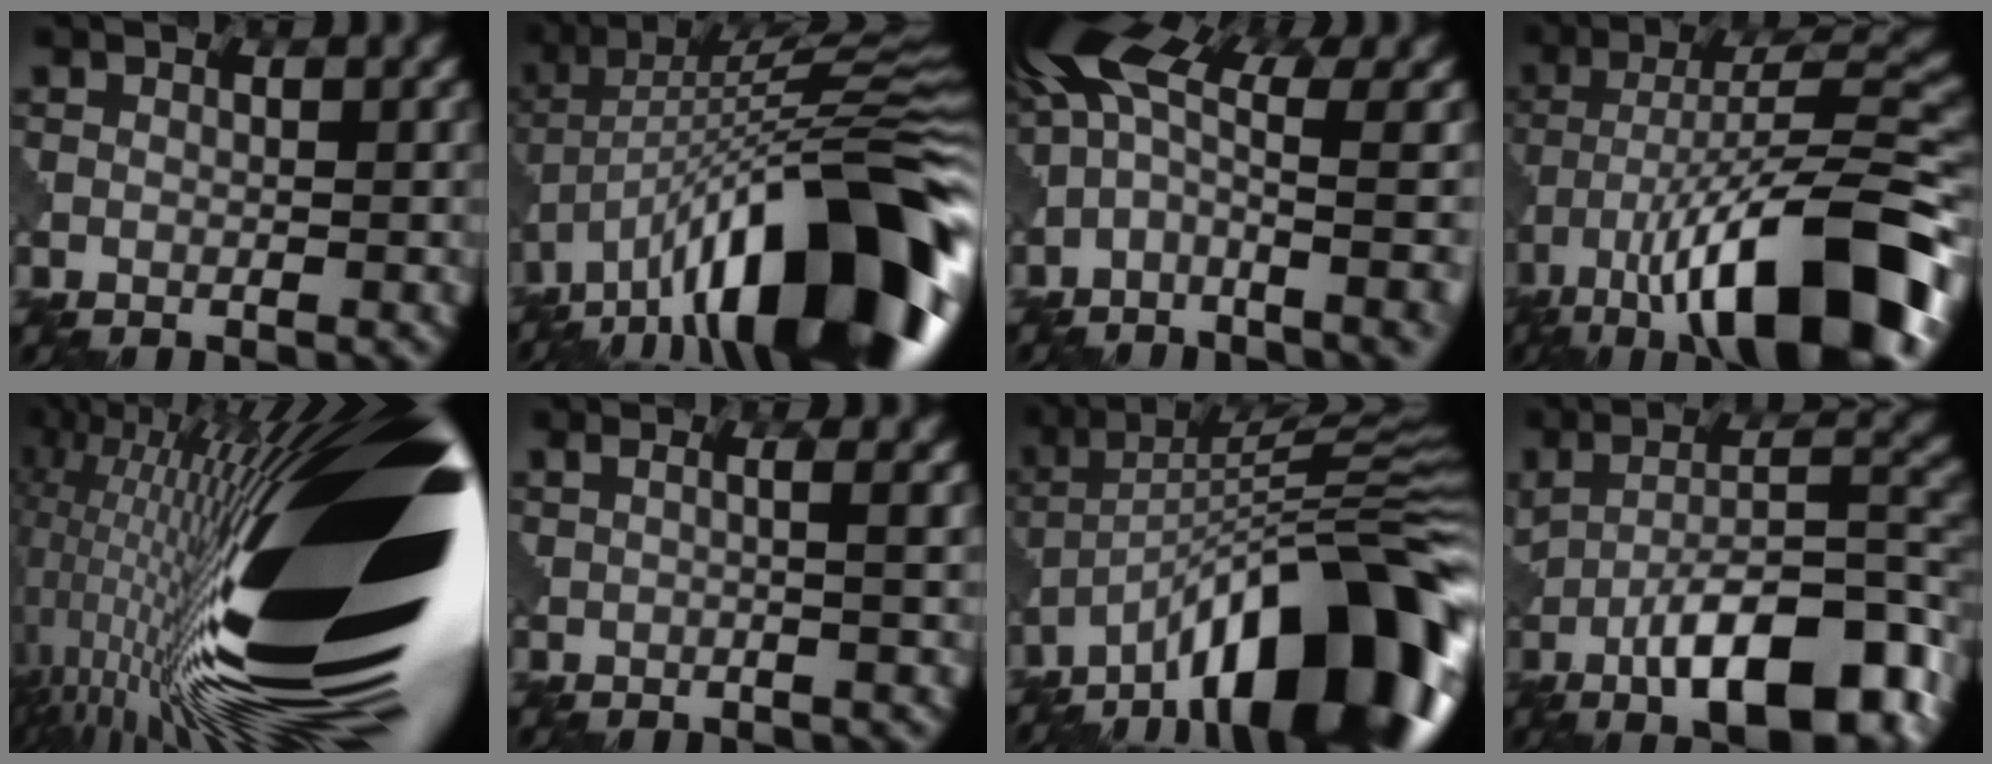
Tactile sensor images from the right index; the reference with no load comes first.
{"total": 17.6, "force": [-8.7, 6.2, 14.0], "torque": [-0.193, 0.033, -0.149]}
{"total": 9.3, "force": [1.2, 2.6, 8.9], "torque": [-0.185, 0.012, 0.039]}
{"total": 15.3, "force": [-7.7, 4.3, 12.5], "torque": [-0.197, 0.014, -0.121]}
{"total": 23.2, "force": [0.7, 6.4, 22.3], "torque": [-0.376, 0.017, 0.010]}
{"total": 2.9, "force": [0.7, 1.1, 2.6], "torque": [-0.022, 0.009, -0.002]}
{"total": 16.0, "force": [-9.2, 4.9, 12.1], "torque": [-0.166, 0.029, -0.150]}
{"total": 12.4, "force": [-5.0, 4.7, 10.3], "torque": [-0.160, 0.003, -0.072]}